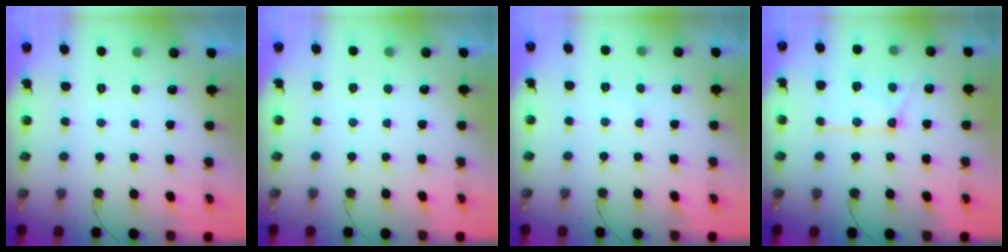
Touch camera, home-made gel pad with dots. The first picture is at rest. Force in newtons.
{"total": 2.8, "press": 2.8, "slide": 0.3}
{"total": 6.0, "press": 6.0, "slide": 0.9}
{"total": 13.8, "press": 13.7, "slide": 1.4}